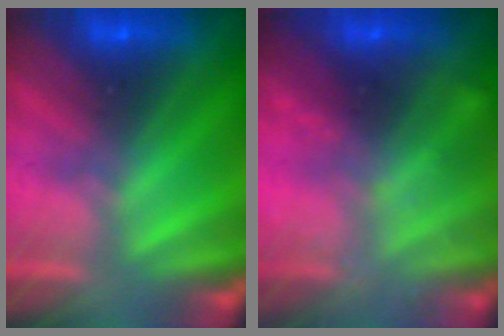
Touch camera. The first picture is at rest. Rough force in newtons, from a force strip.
{"total": 1.6}